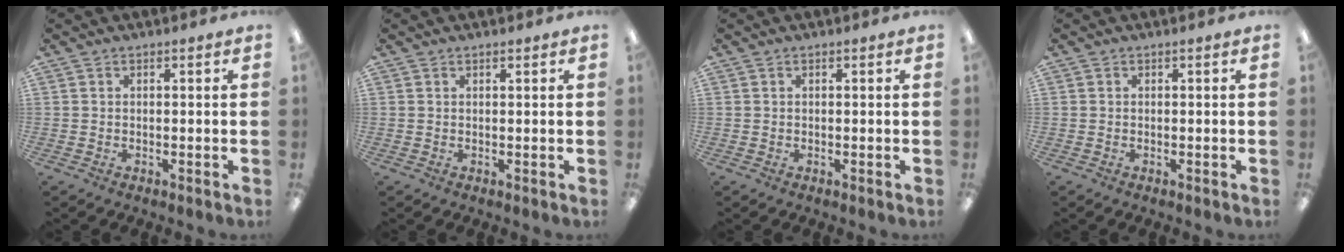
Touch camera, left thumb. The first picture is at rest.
{"total": 0.6, "force": [0.5, 0.1, 0.2], "torque": [-0.006, 0.000, 0.009]}
{"total": 0.0}
{"total": 0.0}